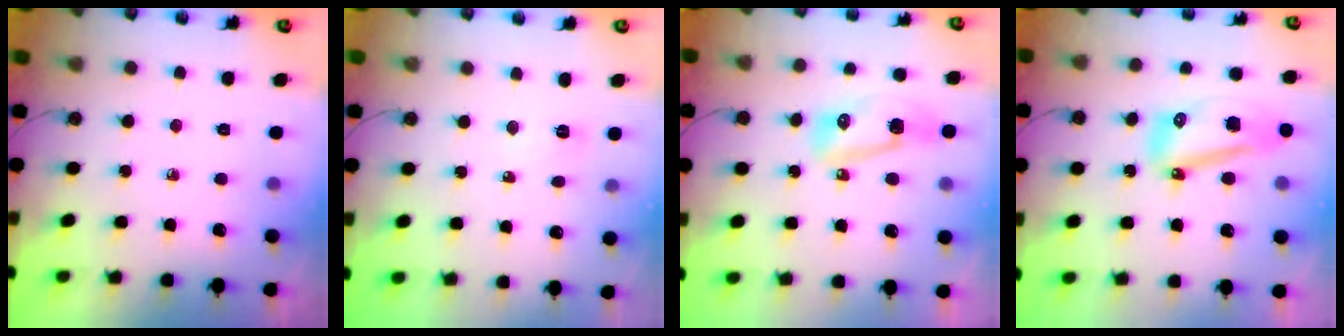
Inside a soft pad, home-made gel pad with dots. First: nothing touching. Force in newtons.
{"total": 3.5, "press": 3.4, "slide": 0.6}
{"total": 9.4, "press": 9.3, "slide": 1.2}
{"total": 16.5, "press": 15.0, "slide": 6.8}